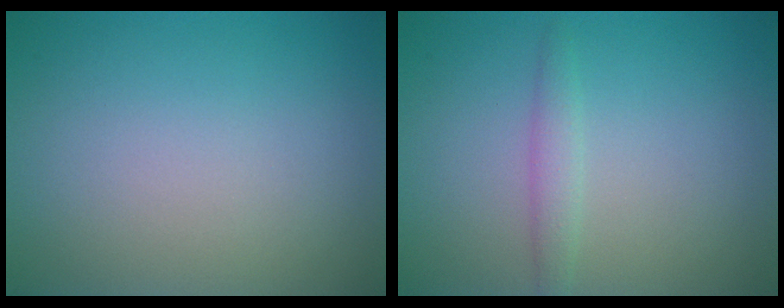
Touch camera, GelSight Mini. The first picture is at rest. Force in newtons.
{"total": 1.4, "press": 1.4, "slide": 0.0}